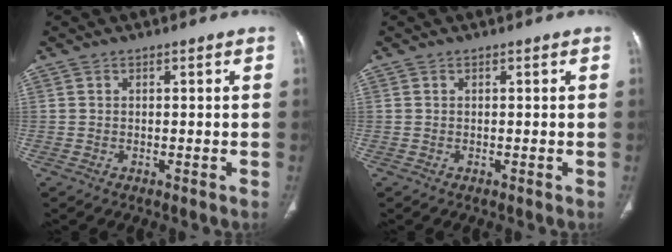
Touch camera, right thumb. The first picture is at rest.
{"total": 0.0}